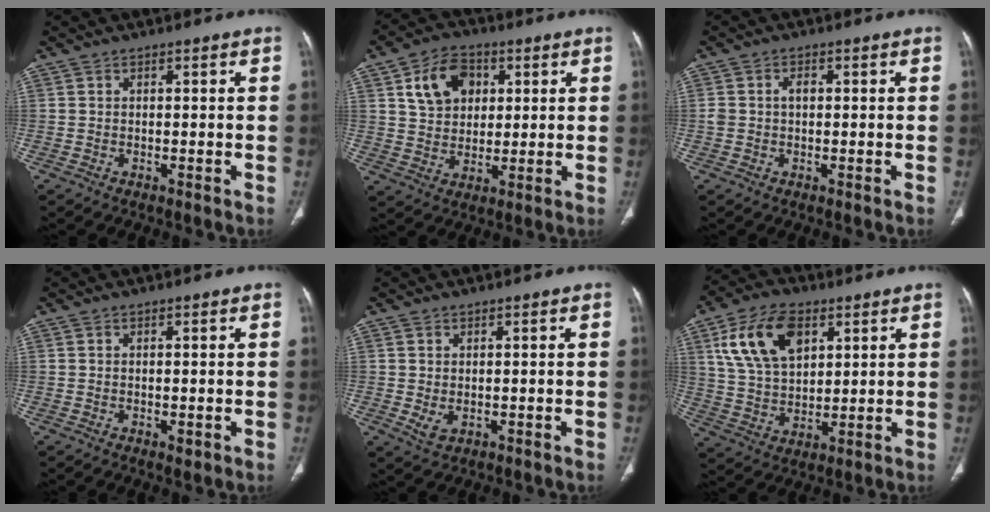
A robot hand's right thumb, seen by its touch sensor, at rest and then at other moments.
{"total": 10.7, "force": [3.7, 8.0, 6.2], "torque": [-0.077, -0.005, 0.066]}
{"total": 2.3, "force": [0.1, 1.6, 1.7], "torque": [-0.035, 0.011, 0.003]}
{"total": 1.1, "force": [-0.2, 0.5, 1.0], "torque": [-0.016, -0.005, -0.001]}
{"total": 2.4, "force": [-0.1, 1.6, 1.8], "torque": [-0.039, -0.006, 0.007]}
{"total": 14.9, "force": [6.1, 9.0, 10.2], "torque": [-0.170, -0.013, 0.120]}